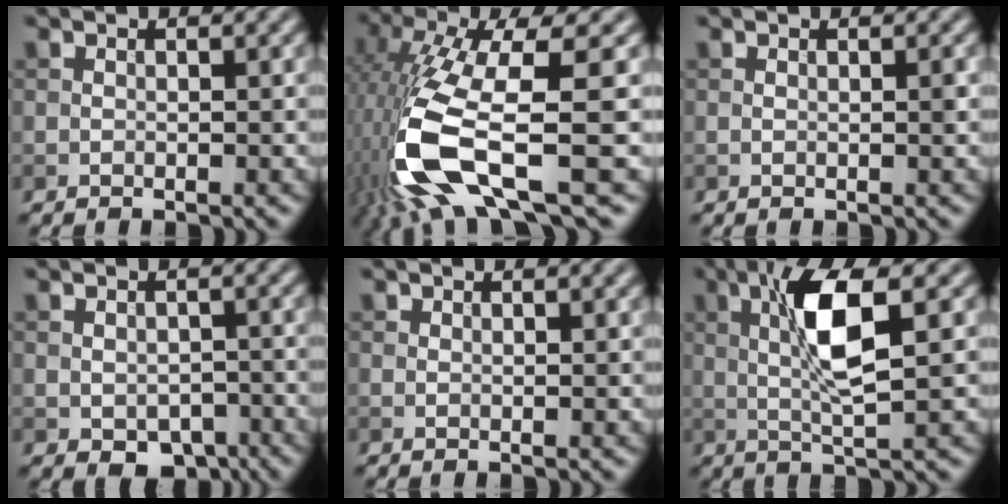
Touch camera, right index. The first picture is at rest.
{"total": 12.2, "force": [-4.1, 3.5, 10.9], "torque": [-0.236, -0.009, -0.076]}
{"total": 0.5, "force": [0.1, 0.0, 0.5], "torque": [-0.007, -0.001, 0.000]}
{"total": 3.4, "force": [-1.6, 2.2, 2.1], "torque": [-0.029, -0.011, -0.019]}
{"total": 1.4, "force": [1.1, 0.3, 0.8], "torque": [-0.010, -0.002, 0.016]}
{"total": 6.5, "force": [1.2, 1.2, 6.3], "torque": [-0.129, 0.008, 0.022]}